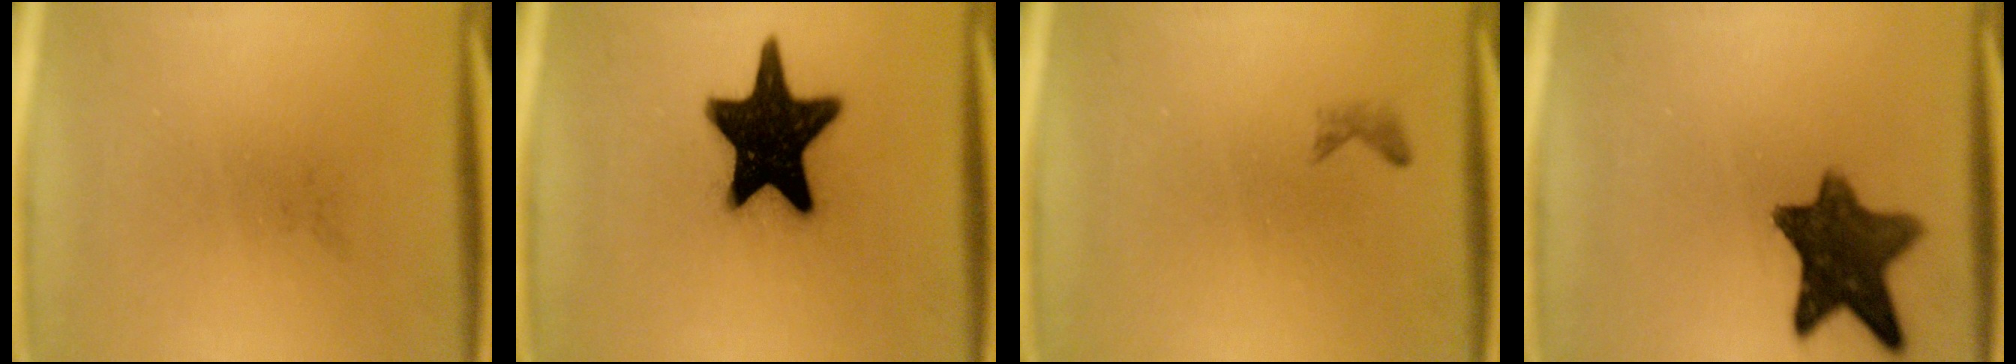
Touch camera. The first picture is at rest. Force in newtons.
{"total": 19.4}
{"total": 0.7}
{"total": 11.0}